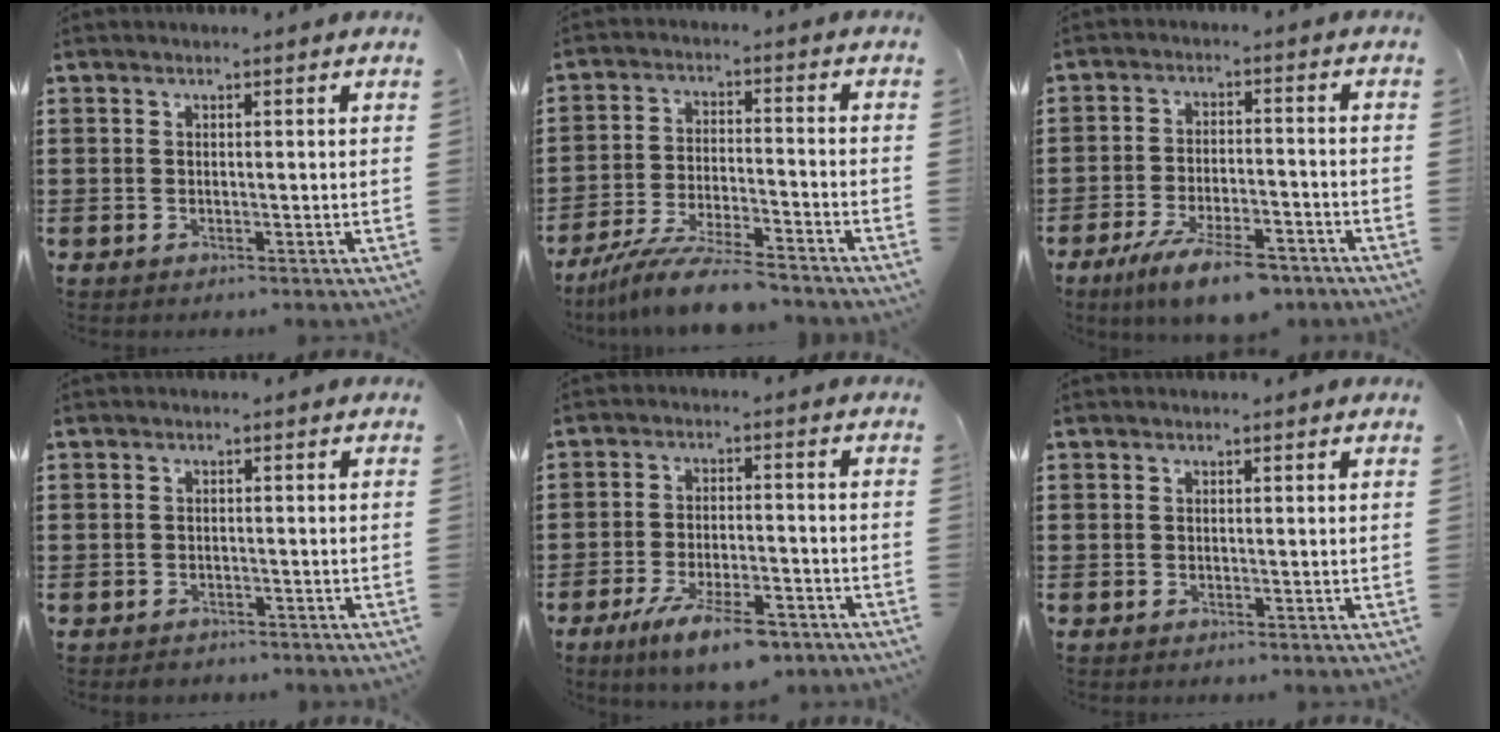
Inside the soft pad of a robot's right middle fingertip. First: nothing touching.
{"total": 8.7, "force": [-7.9, 0.5, 3.6], "torque": [-0.070, 0.006, -0.151]}
{"total": 8.5, "force": [-6.5, 2.0, 5.1], "torque": [-0.098, 0.005, -0.120]}
{"total": 1.3, "force": [-1.1, 0.6, -0.1], "torque": [0.000, 0.005, -0.027]}
{"total": 8.1, "force": [-5.8, 2.1, 5.3], "torque": [-0.098, 0.001, -0.103]}
{"total": 0.0}